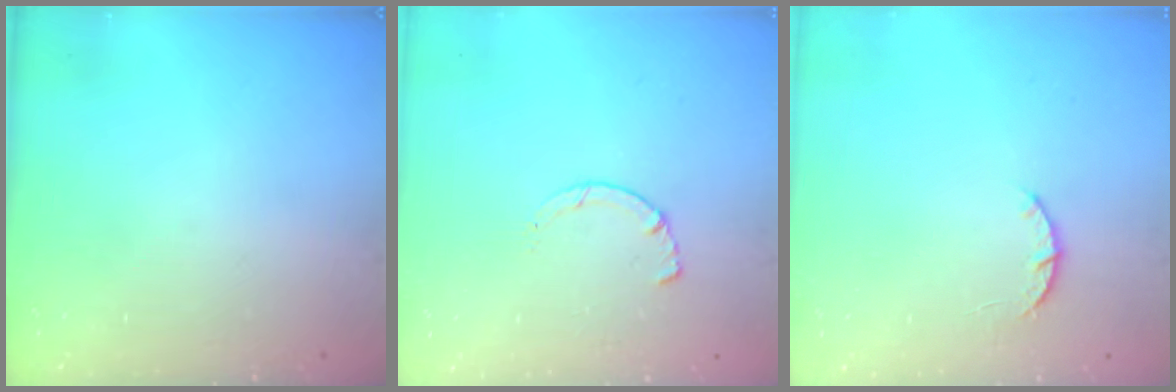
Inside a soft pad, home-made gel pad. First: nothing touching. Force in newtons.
{"total": 1.4, "press": 1.4, "slide": 0.3}
{"total": 3.0, "press": 2.9, "slide": 0.5}